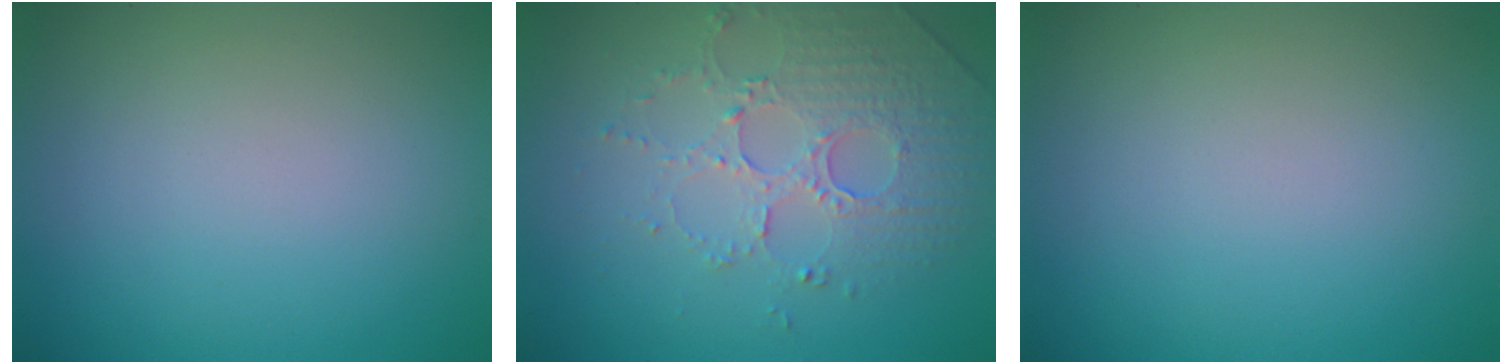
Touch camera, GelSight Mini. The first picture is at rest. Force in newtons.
{"total": 5.0, "press": 3.4, "slide": 3.7}
{"total": 0.0}